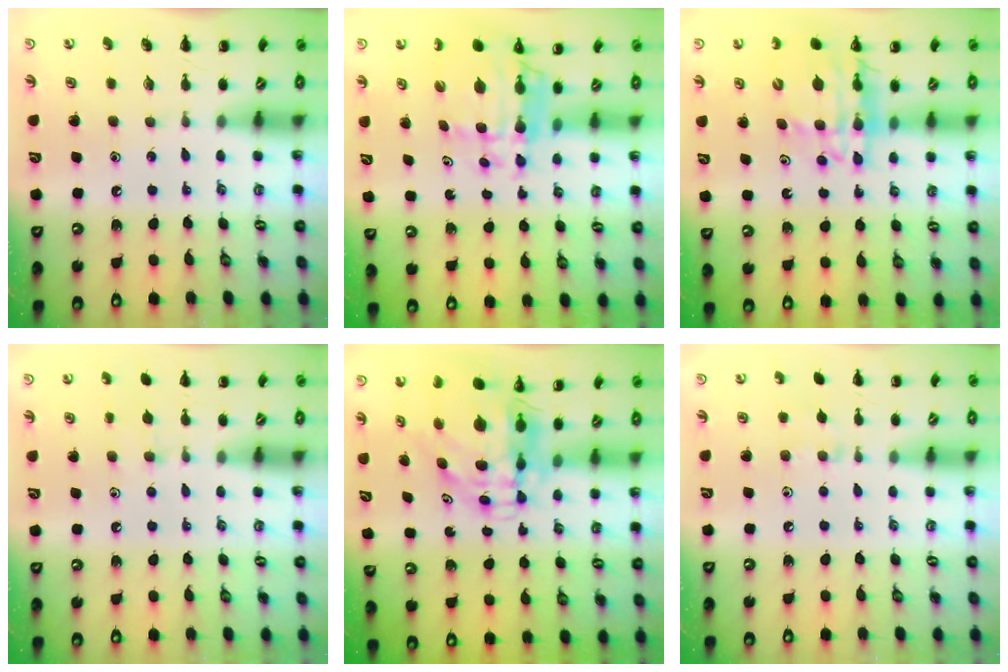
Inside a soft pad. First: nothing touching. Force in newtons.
{"total": 9.1, "press": 8.4, "slide": 3.5}
{"total": 14.2, "press": 13.6, "slide": 3.8}
{"total": 5.3, "press": 4.9, "slide": 2.0}
{"total": 7.6, "press": 7.3, "slide": 2.0}
{"total": 6.0, "press": 5.8, "slide": 1.7}